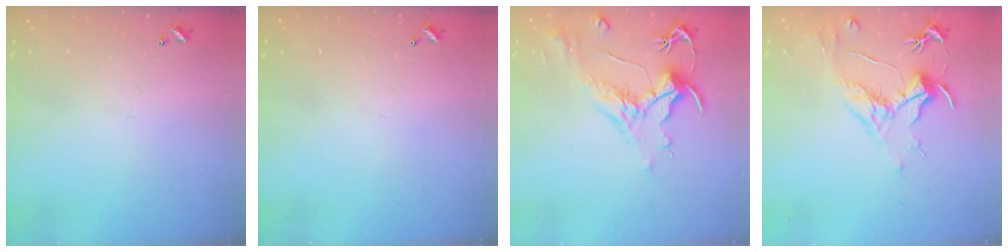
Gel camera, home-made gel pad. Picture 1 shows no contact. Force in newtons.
{"total": 0.0}
{"total": 1.6, "press": 0.7, "slide": 1.5}
{"total": 1.6, "press": 1.4, "slide": 0.7}